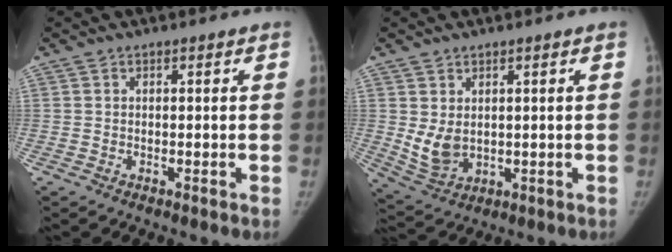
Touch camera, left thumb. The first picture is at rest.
{"total": 5.8, "force": [0.9, 3.9, 4.2], "torque": [-0.070, -0.015, 0.034]}